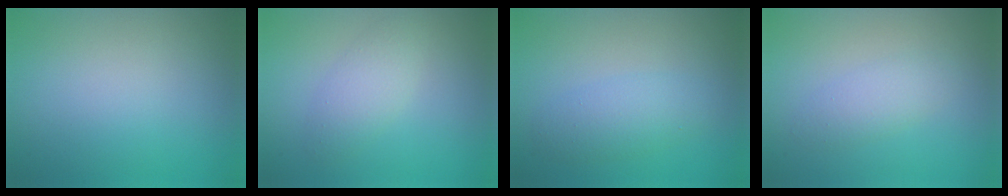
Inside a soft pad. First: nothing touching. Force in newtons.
{"total": 2.2, "press": 2.2, "slide": 0.2}
{"total": 2.7, "press": 2.7, "slide": 0.0}
{"total": 2.1, "press": 2.1, "slide": 0.1}